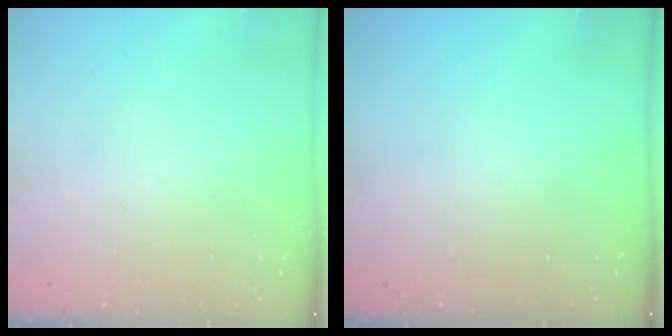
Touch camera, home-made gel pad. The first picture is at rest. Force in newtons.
{"total": 0.0}